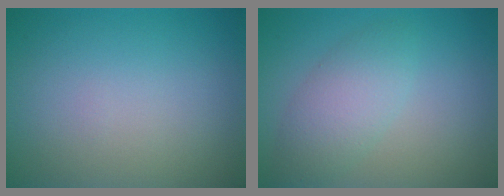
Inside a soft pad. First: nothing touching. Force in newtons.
{"total": 3.5, "press": 3.5, "slide": 0.1}